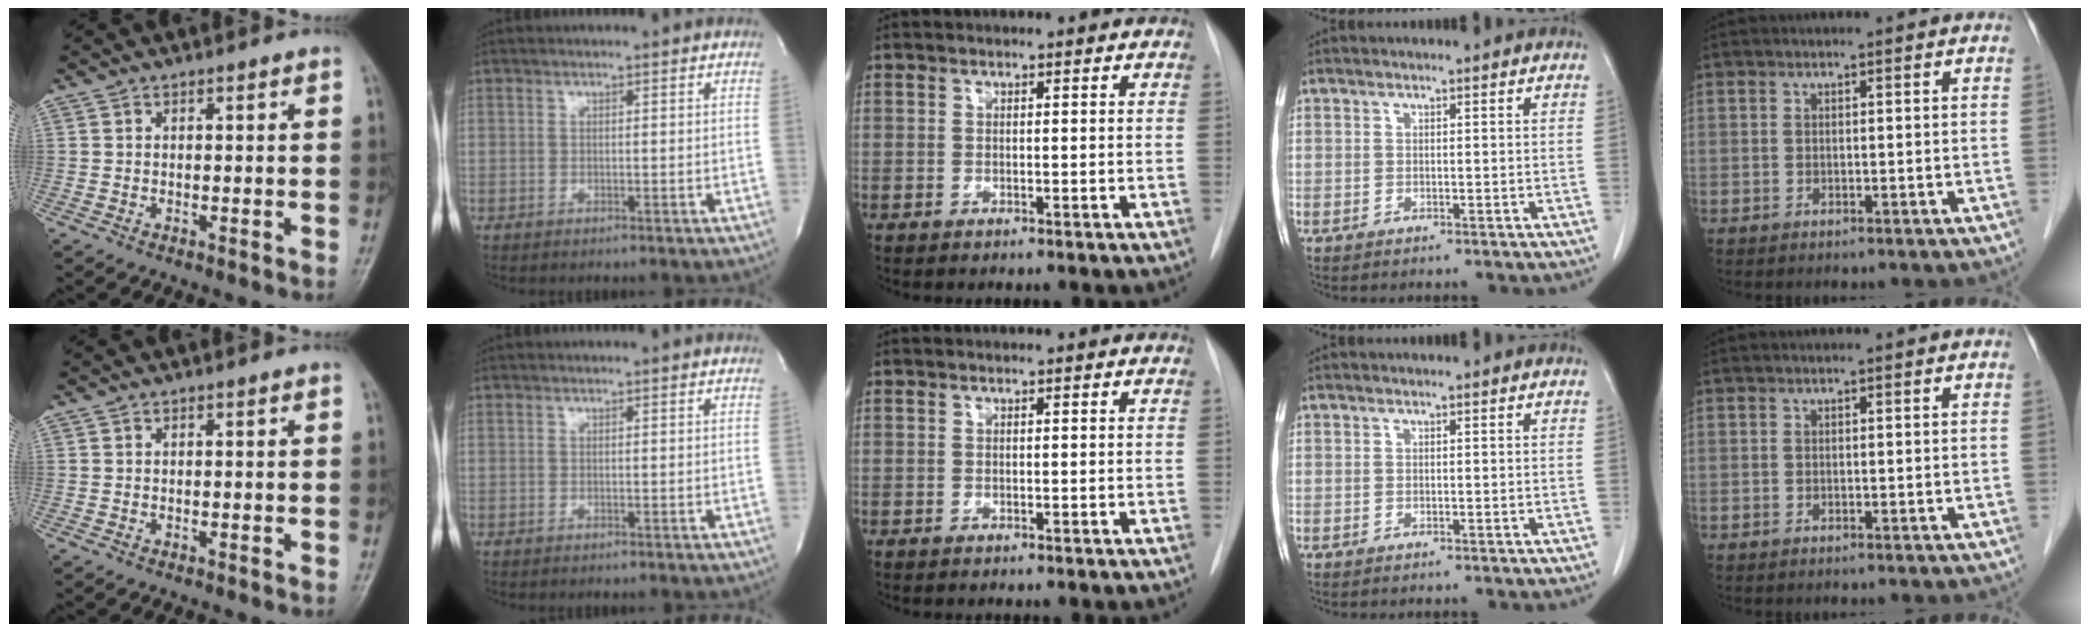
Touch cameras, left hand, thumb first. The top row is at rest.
{}